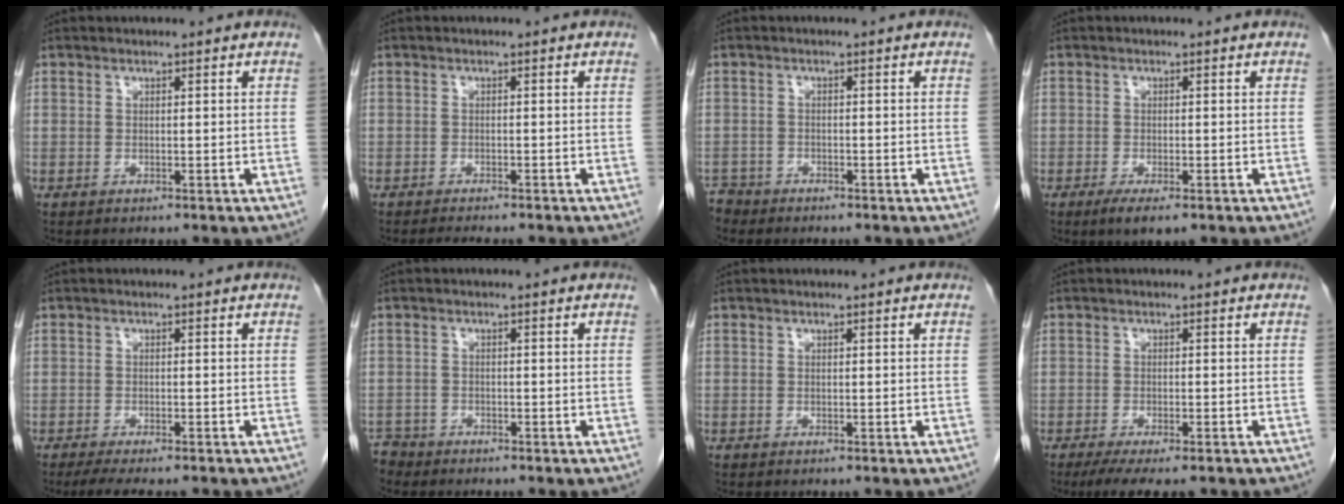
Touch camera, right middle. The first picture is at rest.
{"total": 4.1, "force": [-3.6, 0.7, 1.7], "torque": [-0.021, -0.007, -0.048]}
{"total": 2.4, "force": [-2.2, 0.8, -0.4], "torque": [0.006, -0.003, -0.043]}
{"total": 3.4, "force": [-2.1, 0.8, 2.6], "torque": [-0.046, -0.007, -0.031]}
{"total": 7.3, "force": [-6.1, 1.4, 3.8], "torque": [-0.053, -0.012, -0.091]}
{"total": 2.5, "force": [-2.3, 0.7, -0.5], "torque": [0.009, -0.004, -0.045]}
{"total": 0.0}
{"total": 7.8, "force": [-6.0, 1.7, 4.6], "torque": [-0.065, -0.014, -0.091]}